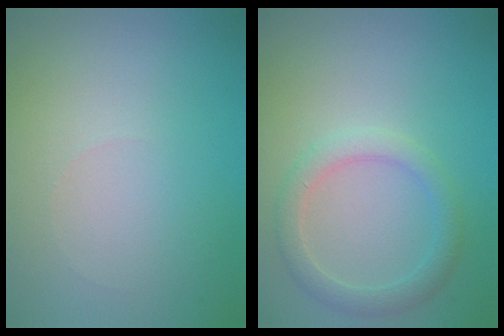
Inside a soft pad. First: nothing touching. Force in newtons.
{"total": 2.5, "press": 2.5, "slide": 0.1}